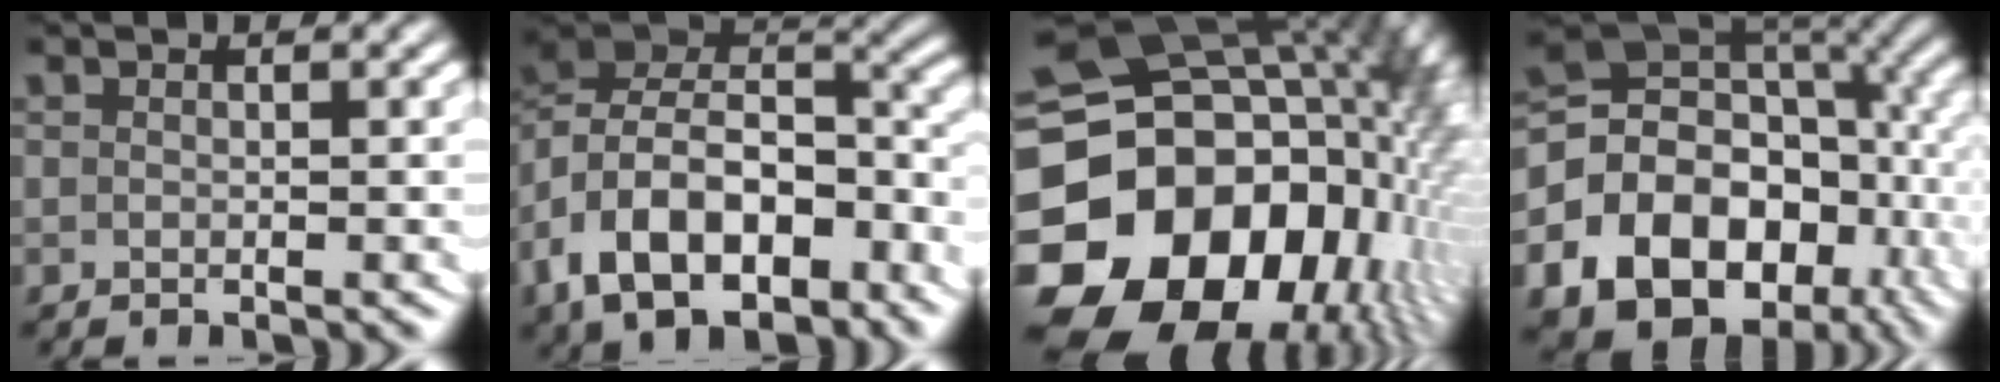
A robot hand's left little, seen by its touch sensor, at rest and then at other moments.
{"total": 13.4, "force": [-1.6, 10.4, 8.3], "torque": [-0.180, -0.016, -0.030]}
{"total": 32.8, "force": [-0.6, 23.7, 22.7], "torque": [-0.386, -0.039, -0.015]}
{"total": 23.4, "force": [-5.7, 18.5, 13.3], "torque": [-0.269, -0.069, -0.082]}